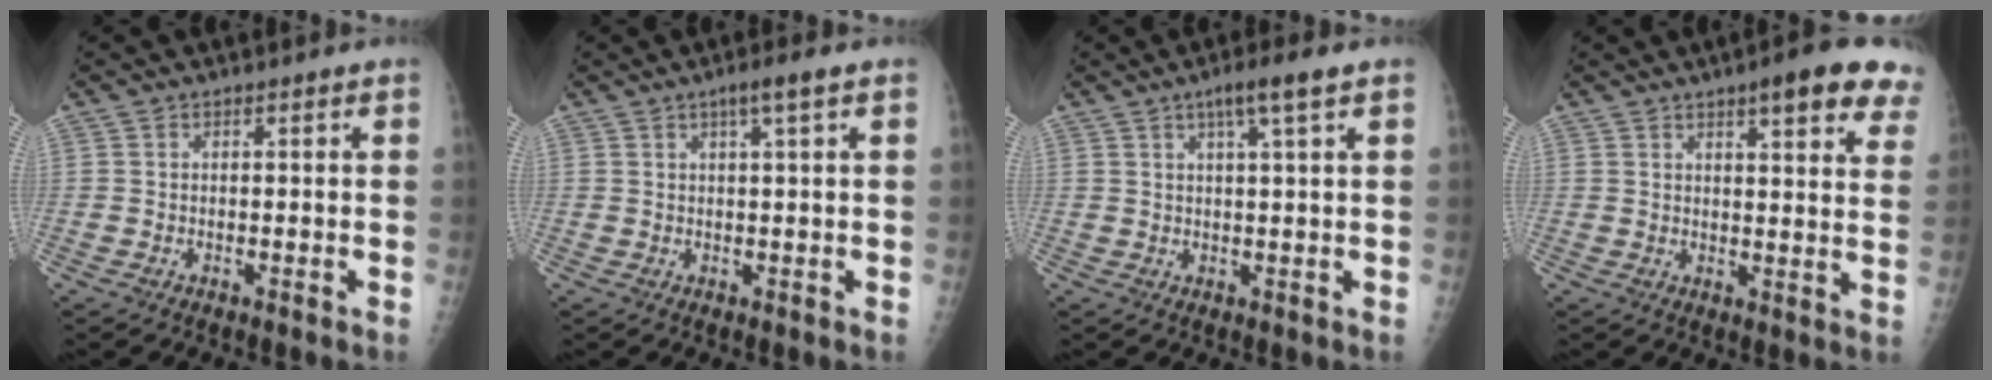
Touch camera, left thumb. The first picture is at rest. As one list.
[{"total": 2.9, "force": [1.4, -0.1, 2.6], "torque": [-0.048, 0.001, 0.029]}, {"total": 4.8, "force": [2.5, -0.1, 4.1], "torque": [-0.070, -0.001, 0.045]}, {"total": 14.1, "force": [9.0, 3.3, 10.3], "torque": [-0.105, -0.029, 0.098]}]